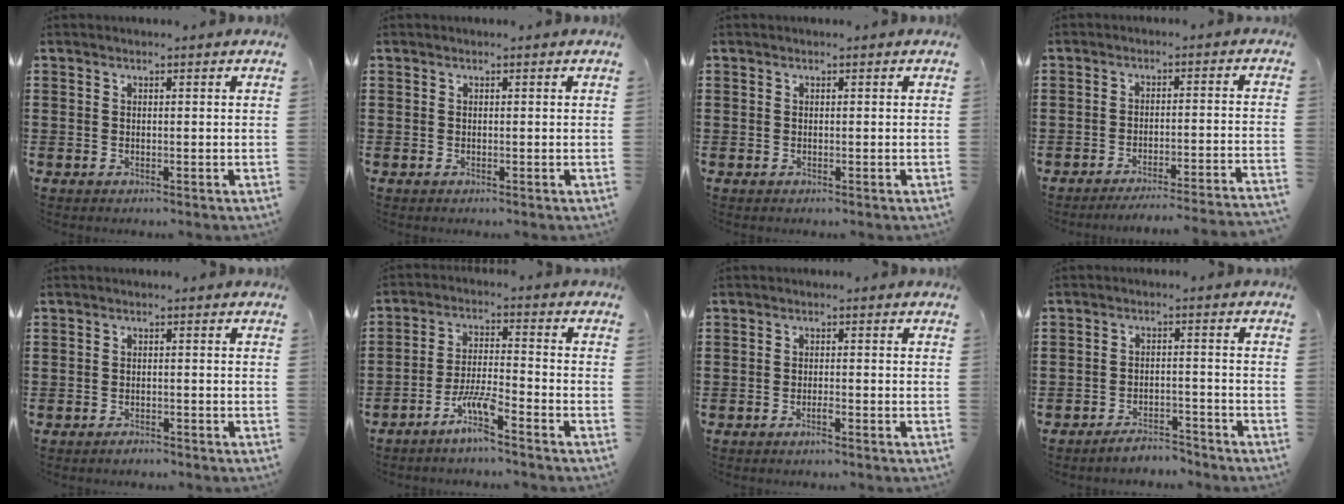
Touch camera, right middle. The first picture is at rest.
{"total": 0.0}
{"total": 0.0}
{"total": 3.7, "force": [-3.4, -0.6, 1.1], "torque": [-0.019, -0.005, -0.072]}
{"total": 1.1, "force": [-1.1, 0.3, 0.3], "torque": [-0.009, -0.002, -0.021]}
{"total": 6.0, "force": [-4.2, 0.6, 4.2], "torque": [-0.089, -0.005, -0.081]}
{"total": 1.4, "force": [-1.0, 0.0, 1.0], "torque": [-0.020, -0.004, -0.017]}
{"total": 3.6, "force": [-3.6, 0.5, 0.2], "torque": [-0.007, 0.005, -0.074]}